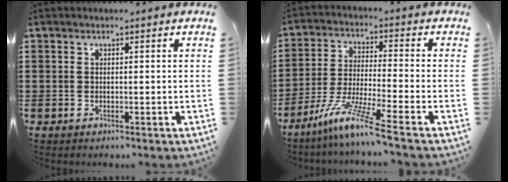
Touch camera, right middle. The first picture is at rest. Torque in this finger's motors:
{"motor_torque": [1.55, -0.59, 0.30, 0.07]}